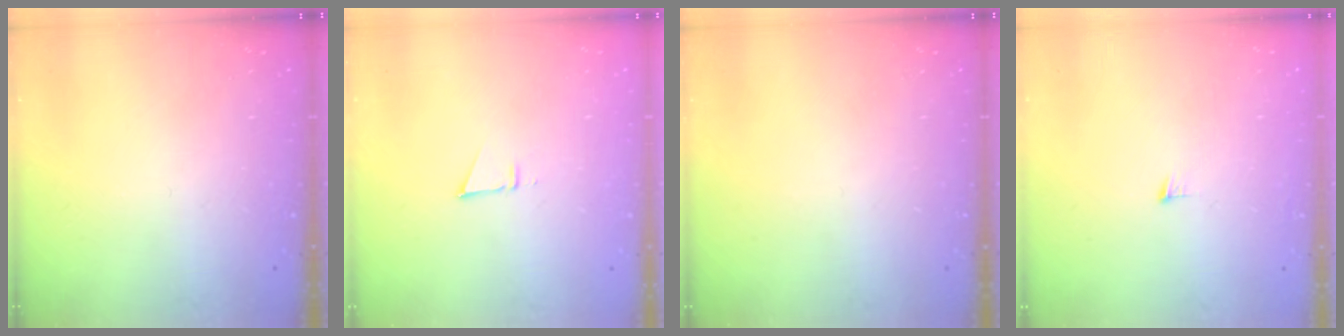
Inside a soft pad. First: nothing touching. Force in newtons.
{"total": 4.3, "press": 4.2, "slide": 0.7}
{"total": 0.0}
{"total": 3.6, "press": 3.5, "slide": 0.3}